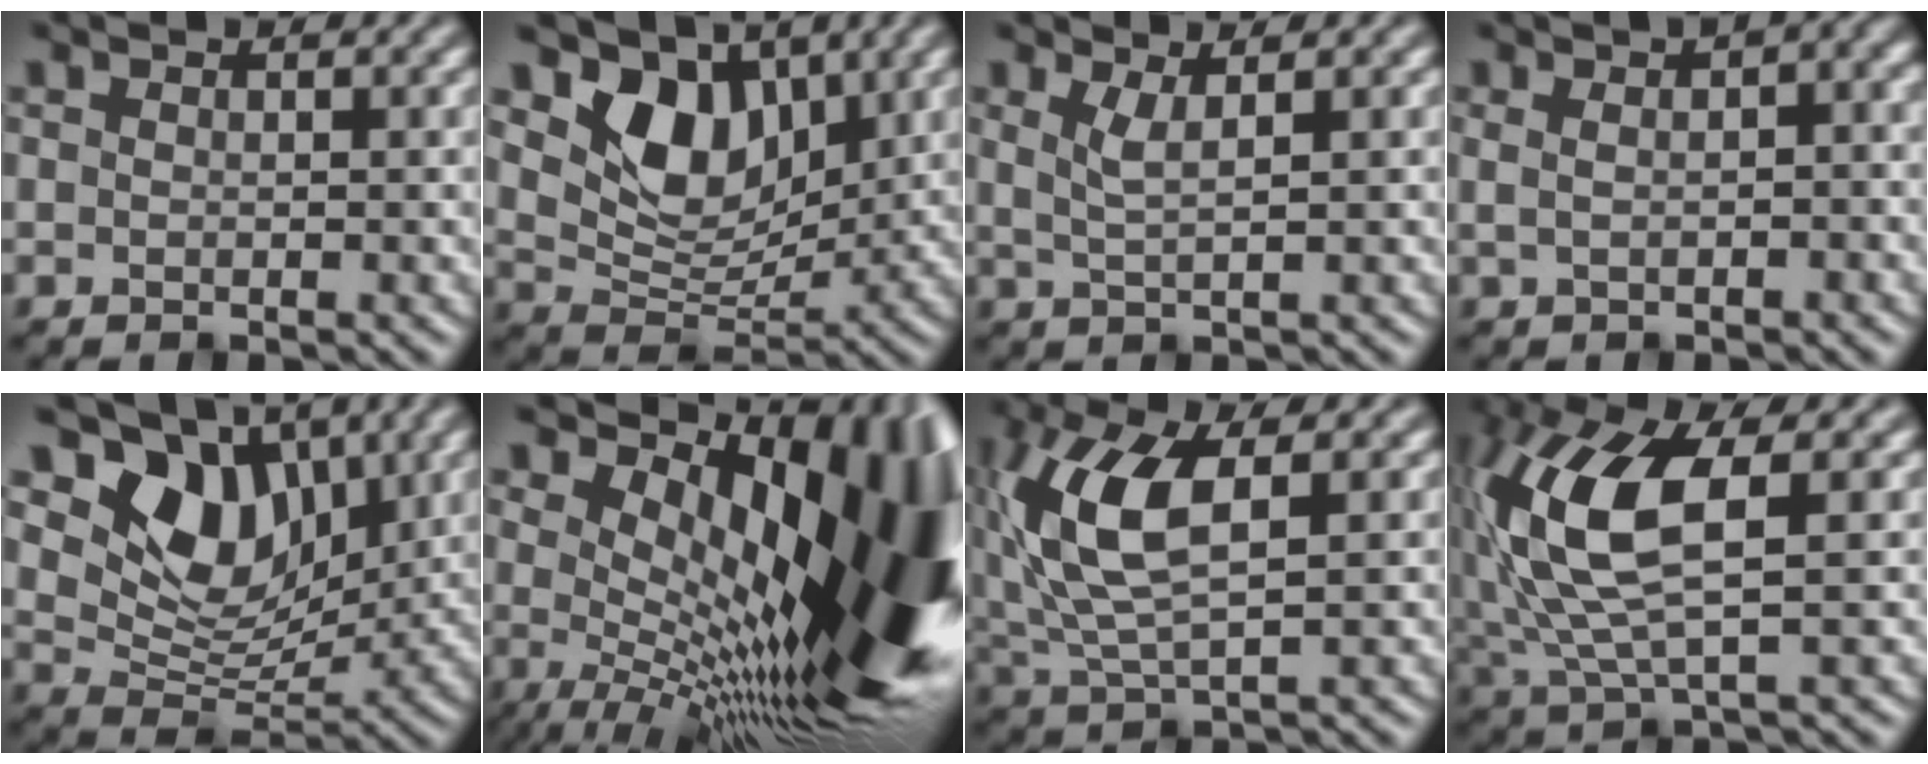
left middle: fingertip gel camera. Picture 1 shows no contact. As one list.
[{"total": 6.6, "force": [3.1, 4.3, 4.0], "torque": [-0.073, -0.012, 0.052]}, {"total": 1.7, "force": [0.8, 0.4, 1.4], "torque": [-0.028, -0.003, 0.016]}, {"total": 9.8, "force": [3.6, 4.3, 8.0], "torque": [-0.085, 0.042, 0.028]}, {"total": 8.4, "force": [3.8, 5.6, 4.9], "torque": [-0.085, -0.010, 0.066]}, {"total": 19.1, "force": [4.4, 8.3, 16.6], "torque": [-0.205, 0.015, 0.080]}, {"total": 7.9, "force": [1.8, 3.5, 6.8], "torque": [-0.160, 0.007, 0.031]}, {"total": 9.1, "force": [1.5, 3.7, 8.1], "torque": [-0.192, 0.007, 0.025]}]